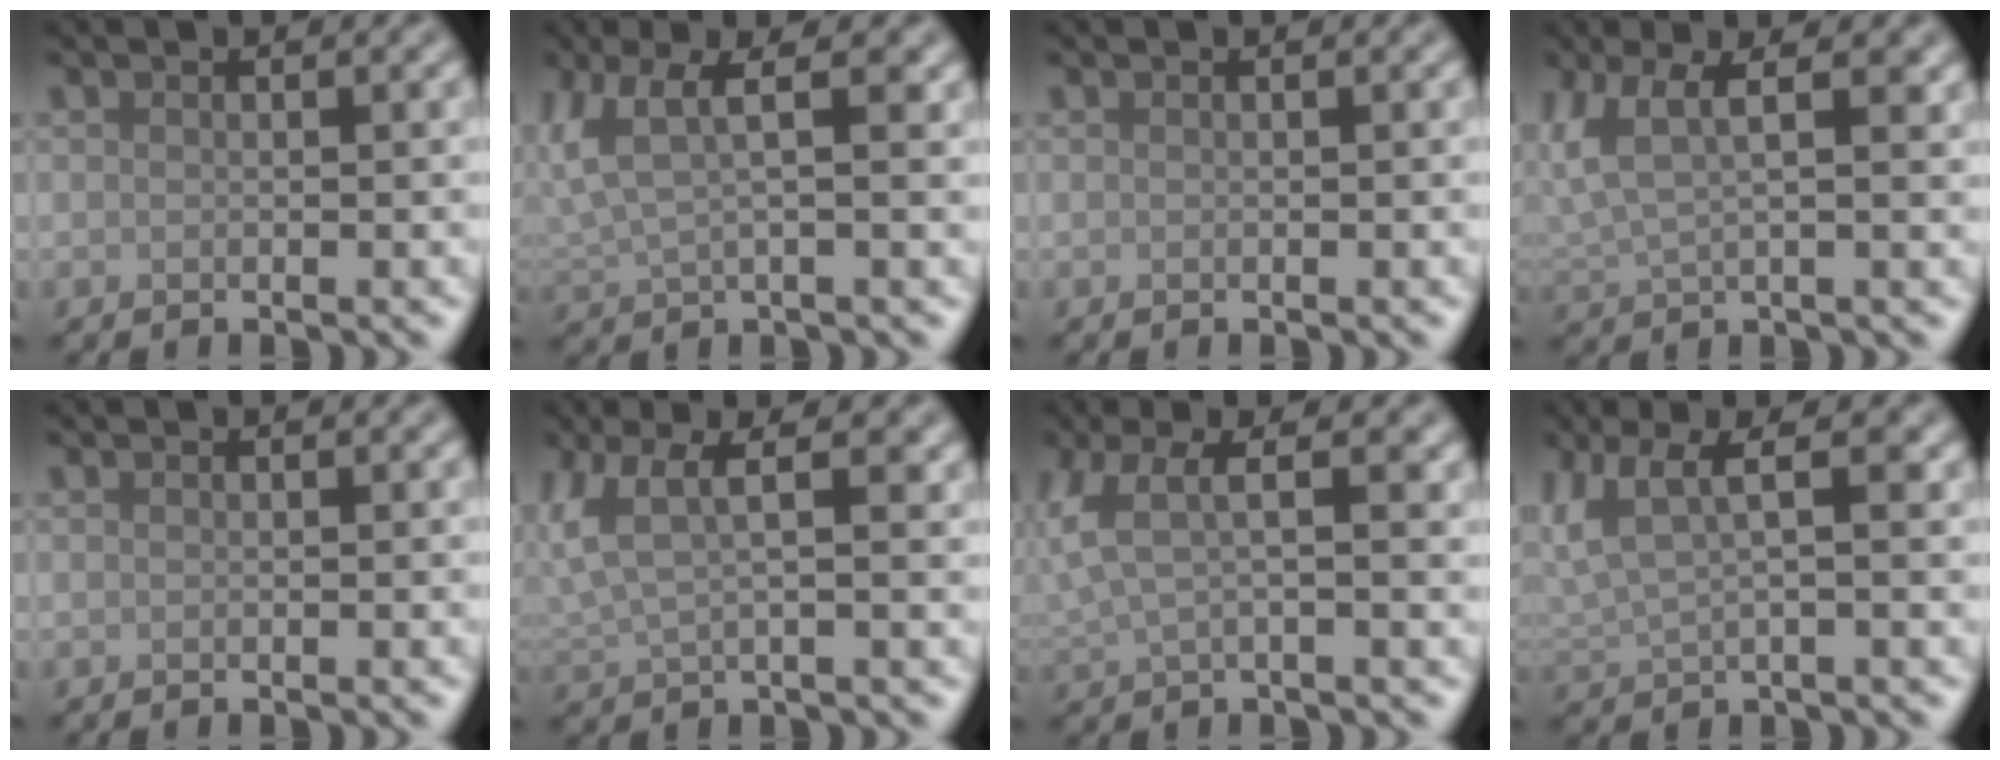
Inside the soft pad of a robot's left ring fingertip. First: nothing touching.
{"total": 4.3, "force": [1.7, 1.3, 3.7], "torque": [-0.092, 0.002, 0.038]}
{"total": 0.0}
{"total": 4.7, "force": [2.0, 1.6, 3.9], "torque": [-0.099, 0.002, 0.043]}
{"total": 0.0}
{"total": 4.2, "force": [1.8, 1.3, 3.6], "torque": [-0.094, 0.001, 0.040]}
{"total": 3.4, "force": [0.9, 1.1, 3.1], "torque": [-0.075, 0.003, 0.019]}
{"total": 3.8, "force": [1.5, 1.1, 3.3], "torque": [-0.080, 0.004, 0.034]}